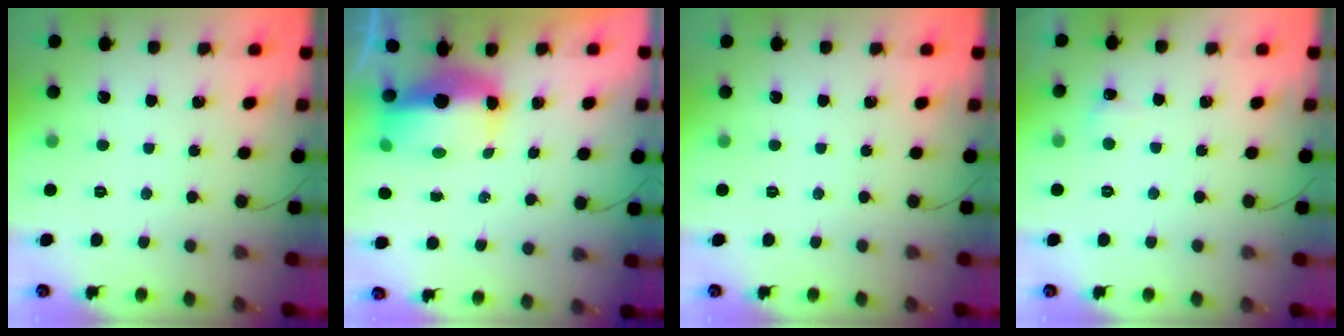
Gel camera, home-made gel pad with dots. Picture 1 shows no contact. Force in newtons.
{"total": 8.9, "press": 8.7, "slide": 1.8}
{"total": 0.0}
{"total": 3.6, "press": 3.5, "slide": 1.0}